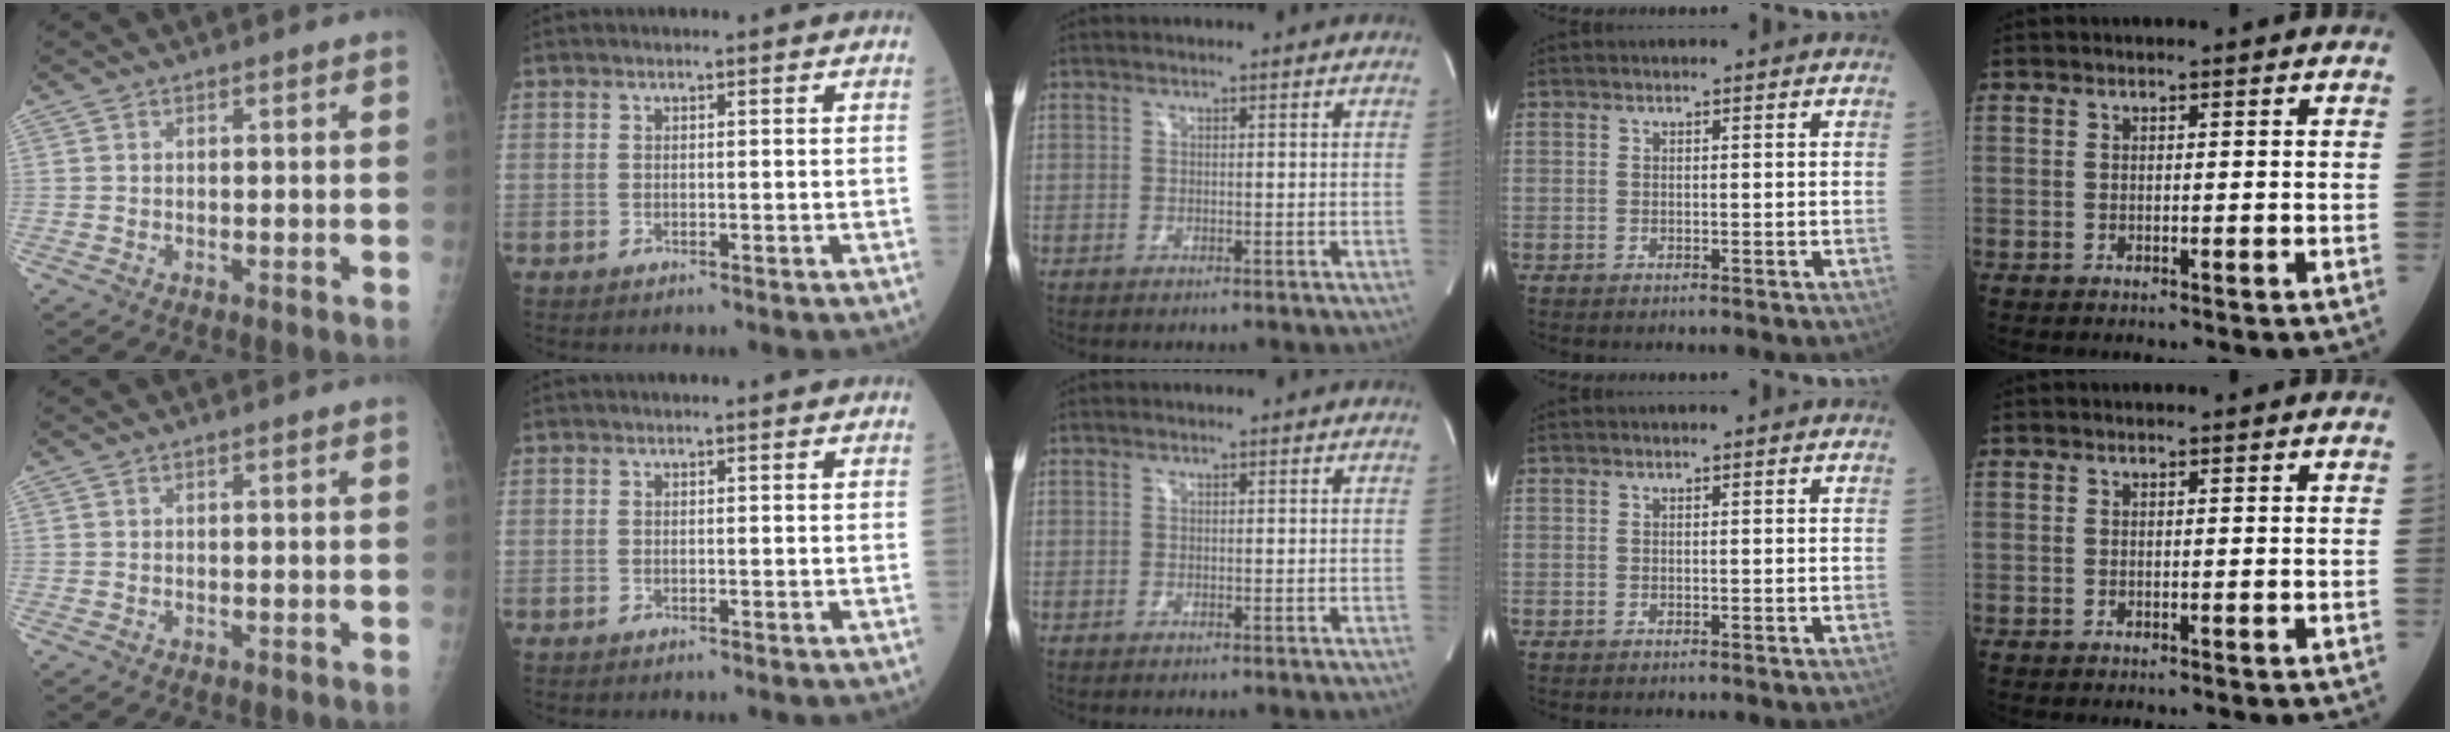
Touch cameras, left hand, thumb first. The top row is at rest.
{}